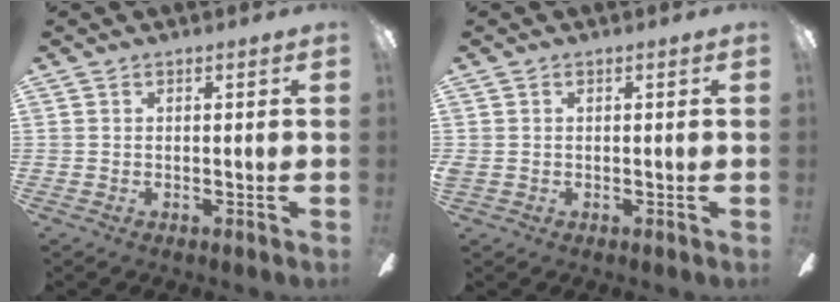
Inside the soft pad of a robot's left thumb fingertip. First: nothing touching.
{"total": 0.8, "force": [0.0, 0.7, 0.3], "torque": [-0.006, 0.005, -0.002]}